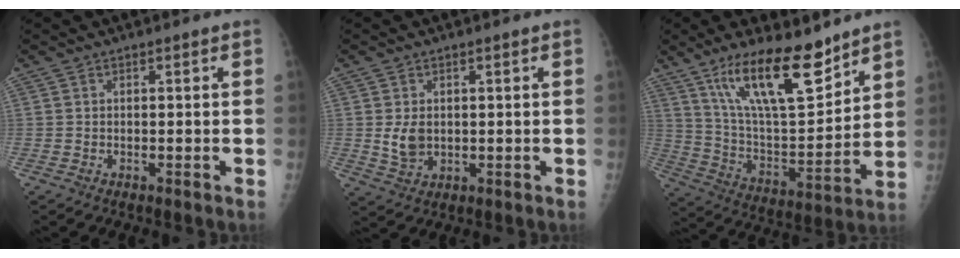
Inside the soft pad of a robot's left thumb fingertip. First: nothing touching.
{"total": 4.3, "force": [0.4, 3.1, 2.9], "torque": [-0.044, -0.010, 0.016]}
{"total": 19.2, "force": [12.9, 5.9, 12.9], "torque": [-0.188, -0.077, 0.237]}